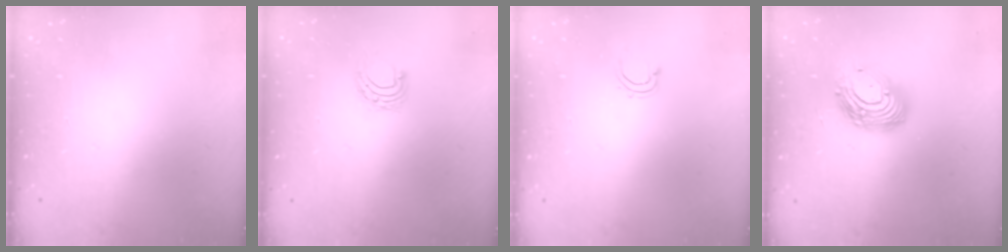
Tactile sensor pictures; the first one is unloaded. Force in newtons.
{"total": 4.9, "press": 4.9, "slide": 0.4}
{"total": 2.8, "press": 2.7, "slide": 0.5}
{"total": 15.3, "press": 15.3, "slide": 1.2}